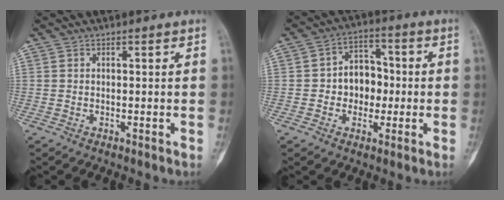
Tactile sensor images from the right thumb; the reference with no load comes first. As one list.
[{"total": 8.6, "force": [-0.7, 6.8, 5.1], "torque": [-0.028, 0.027, -0.018]}]